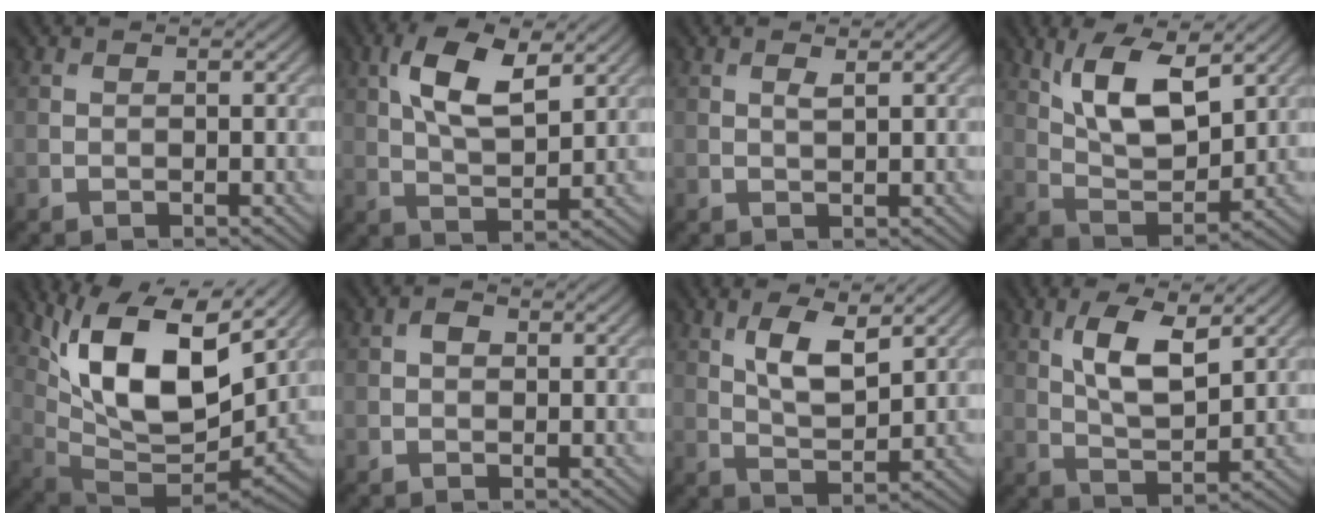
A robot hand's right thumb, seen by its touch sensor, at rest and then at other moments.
{"total": 9.1, "force": [3.8, 4.0, 7.3], "torque": [-0.150, 0.008, 0.070]}
{"total": 1.1, "force": [0.6, 0.1, 0.9], "torque": [-0.020, 0.000, 0.011]}
{"total": 10.2, "force": [4.8, 4.2, 8.0], "torque": [-0.166, -0.001, 0.098]}
{"total": 15.0, "force": [6.6, 6.4, 11.8], "torque": [-0.231, 0.005, 0.124]}
{"total": 1.2, "force": [0.2, 0.9, 0.7], "torque": [-0.012, 0.001, -0.003]}
{"total": 6.4, "force": [2.8, 2.5, 5.2], "torque": [-0.107, -0.007, 0.053]}
{"total": 7.5, "force": [3.0, 2.9, 6.2], "torque": [-0.127, -0.002, 0.056]}